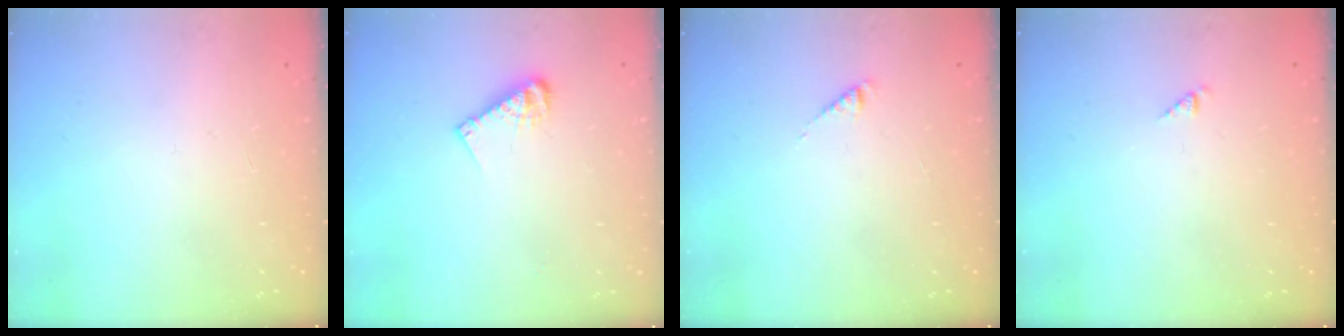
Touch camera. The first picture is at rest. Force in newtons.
{"total": 6.5, "press": 6.4, "slide": 0.4}
{"total": 2.6, "press": 2.6, "slide": 0.4}
{"total": 0.8, "press": 0.8, "slide": 0.2}